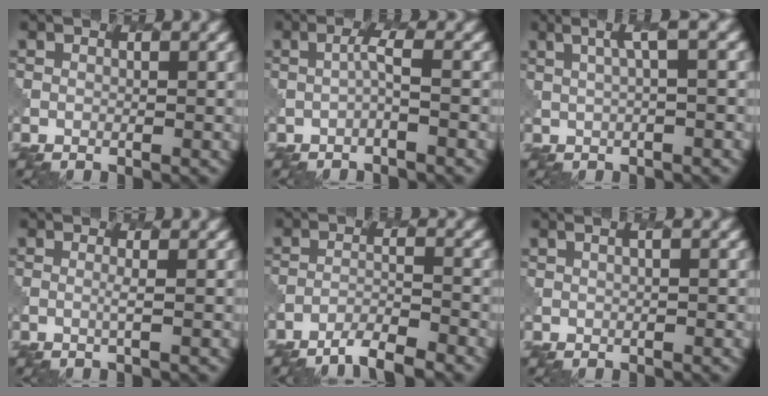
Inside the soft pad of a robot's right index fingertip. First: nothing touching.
{"total": 1.2, "force": [-0.2, 0.0, 1.2], "torque": [-0.025, 0.006, -0.006]}
{"total": 3.7, "force": [1.3, 0.7, 3.4], "torque": [-0.045, 0.014, 0.024]}
{"total": 0.8, "force": [0.3, 0.1, 0.7], "torque": [-0.011, -0.001, 0.000]}
{"total": 3.5, "force": [-3.0, 0.4, 1.7], "torque": [-0.023, 0.002, -0.058]}
{"total": 1.6, "force": [0.7, 0.5, 1.3], "torque": [-0.012, -0.001, 0.010]}